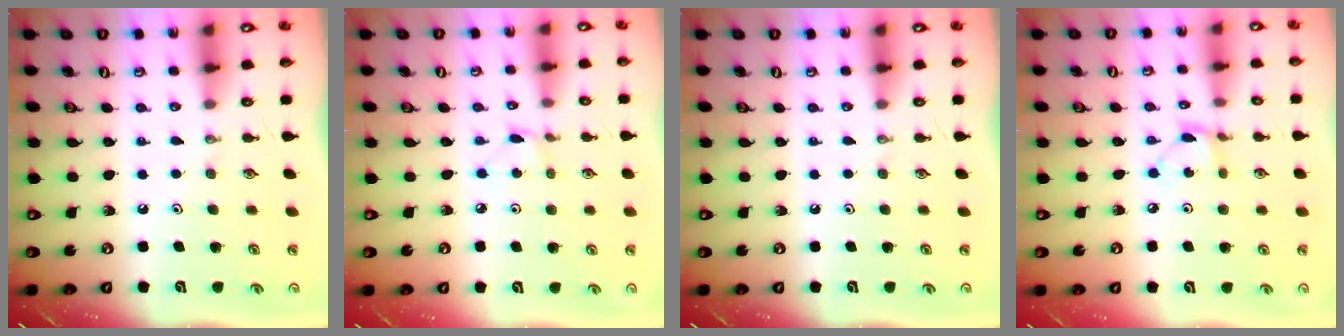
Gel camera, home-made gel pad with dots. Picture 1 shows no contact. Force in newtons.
{"total": 1.4, "press": 1.4, "slide": 0.2}
{"total": 0.0}
{"total": 2.8, "press": 2.8, "slide": 0.1}